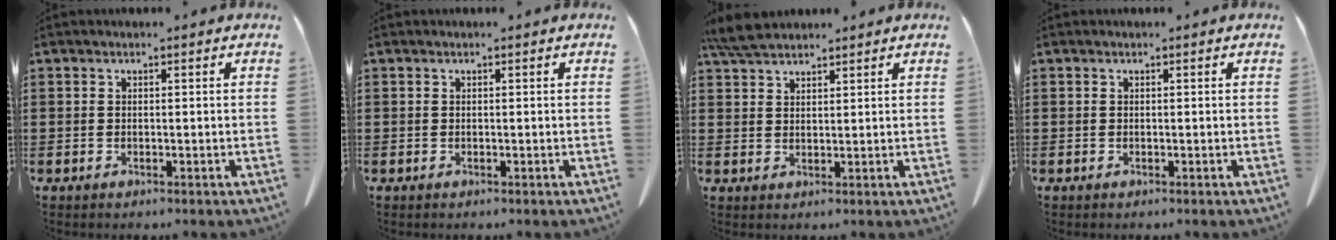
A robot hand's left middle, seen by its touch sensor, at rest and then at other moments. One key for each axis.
{"total": 0.0}
{"total": 4.4, "fx": 3.8, "fy": 1.0, "fz": 2.0, "tx": -0.049, "ty": -0.005, "tz": 0.075}
{"total": 0.0}